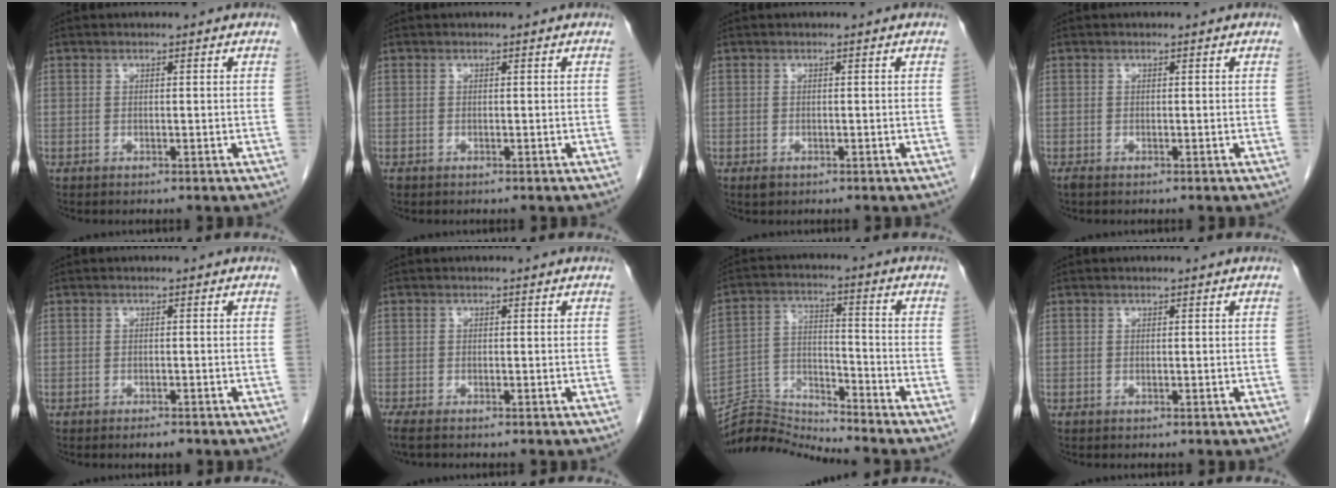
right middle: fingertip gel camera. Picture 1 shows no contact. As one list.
[{"total": 0.0}, {"total": 0.8, "force": [-0.4, 0.5, 0.4], "torque": [-0.008, 0.000, -0.003]}, {"total": 0.6, "force": [-0.5, 0.2, 0.3], "torque": [-0.012, -0.003, -0.010]}, {"total": 1.4, "force": [-1.1, 0.3, 0.8], "torque": [-0.013, -0.001, -0.012]}, {"total": 2.7, "force": [-2.2, 0.6, 1.5], "torque": [-0.030, -0.010, -0.036]}, {"total": 8.9, "force": [-8.6, -1.7, -1.7], "torque": [0.026, 0.031, -0.159]}, {"total": 0.0}]